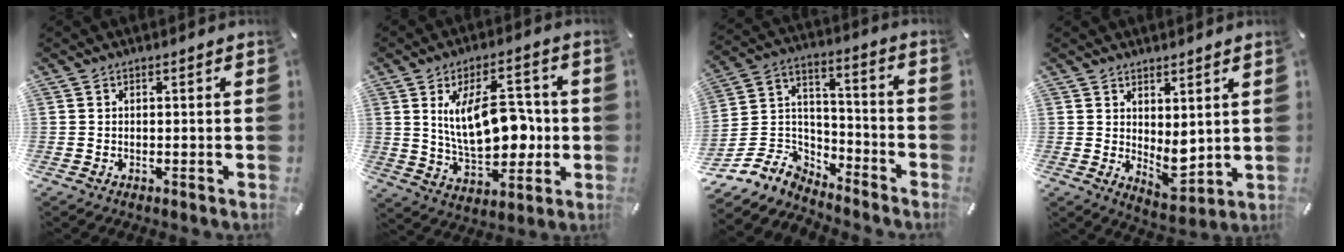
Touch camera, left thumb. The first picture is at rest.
{"total": 17.2, "force": [1.8, 9.4, 14.2], "torque": [-0.240, 0.002, 0.030]}
{"total": 9.6, "force": [-7.6, 5.9, 1.0], "torque": [-0.027, 0.021, -0.140]}
{"total": 5.3, "force": [1.7, 3.6, 3.5], "torque": [-0.031, -0.021, 0.036]}